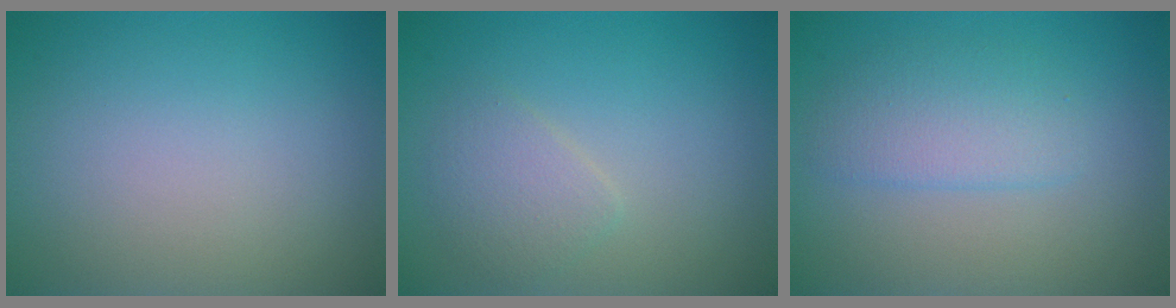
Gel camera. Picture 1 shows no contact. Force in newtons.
{"total": 2.0, "press": 2.0, "slide": 0.0}
{"total": 2.9, "press": 2.9, "slide": 0.0}